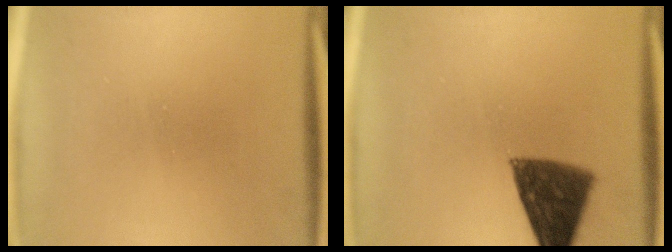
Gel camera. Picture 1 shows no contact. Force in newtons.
{"total": 10.4}